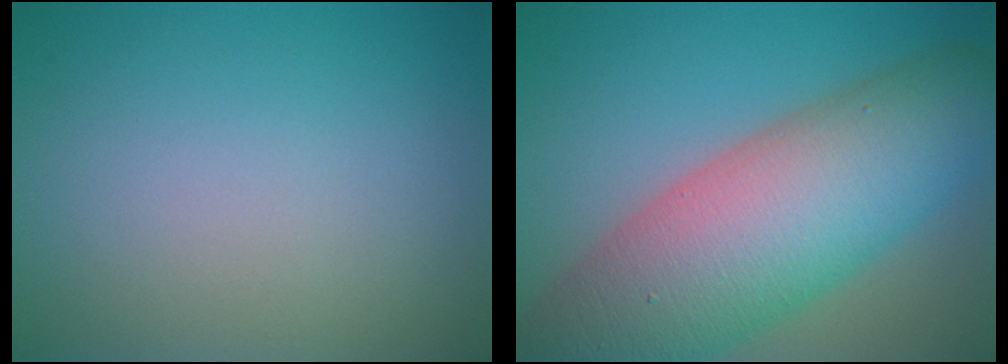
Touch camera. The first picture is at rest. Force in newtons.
{"total": 13.4, "press": 13.3, "slide": 0.5}